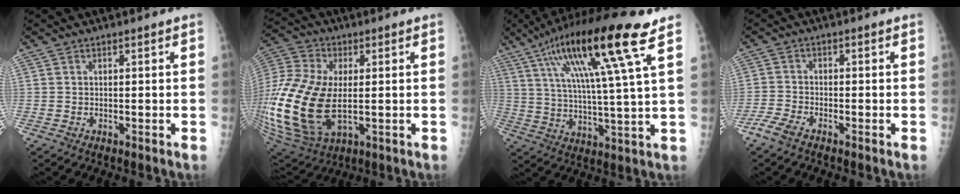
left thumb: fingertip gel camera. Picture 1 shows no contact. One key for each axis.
{"total": 24.6, "fx": -1.6, "fy": 14.0, "fz": 20.2, "tx": -0.476, "ty": -0.020, "tz": -0.011}
{"total": 19.6, "fx": 9.3, "fy": 1.5, "fz": 17.1, "tx": -0.302, "ty": -0.016, "tz": 0.156}
{"total": 3.8, "fx": -3.1, "fy": 1.1, "fz": 1.8, "tx": -0.054, "ty": 0.007, "tz": -0.065}